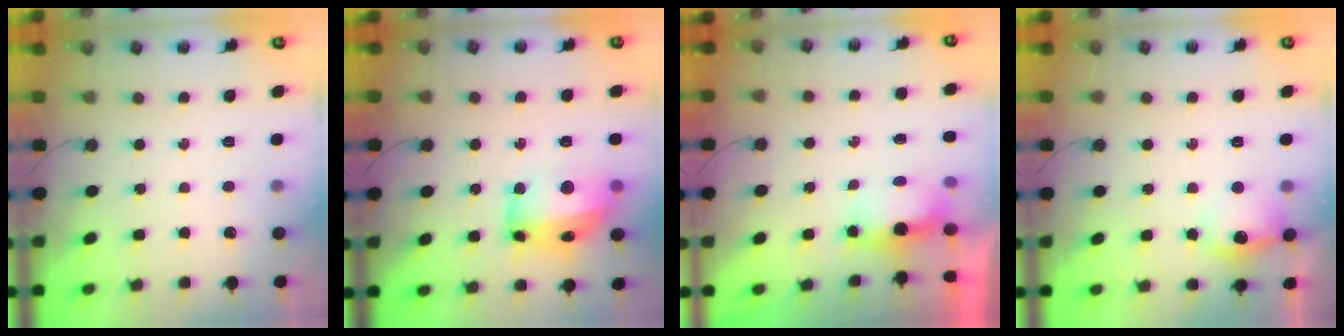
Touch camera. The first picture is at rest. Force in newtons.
{"total": 15.4, "press": 15.4, "slide": 1.5}
{"total": 5.4, "press": 5.4, "slide": 0.7}
{"total": 12.8, "press": 12.8, "slide": 0.9}